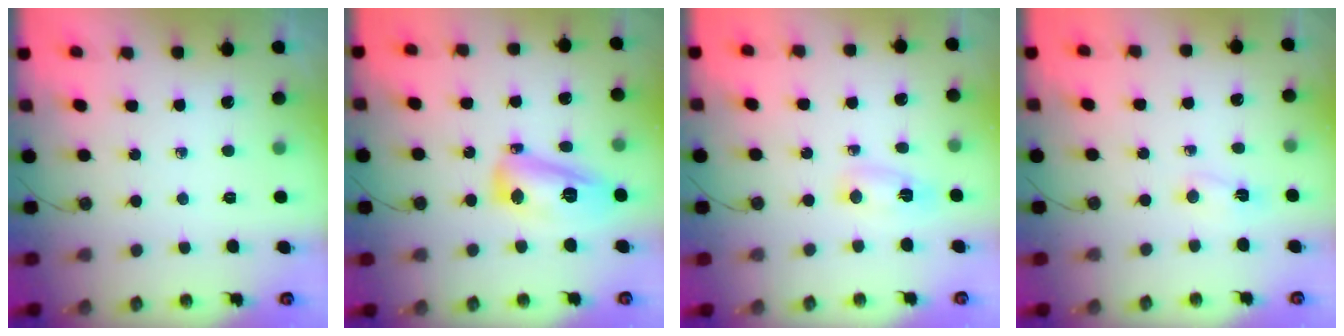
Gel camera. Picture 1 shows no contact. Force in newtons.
{"total": 13.6, "press": 13.6, "slide": 1.4}
{"total": 3.3, "press": 3.0, "slide": 1.4}
{"total": 2.4, "press": 2.4, "slide": 0.5}